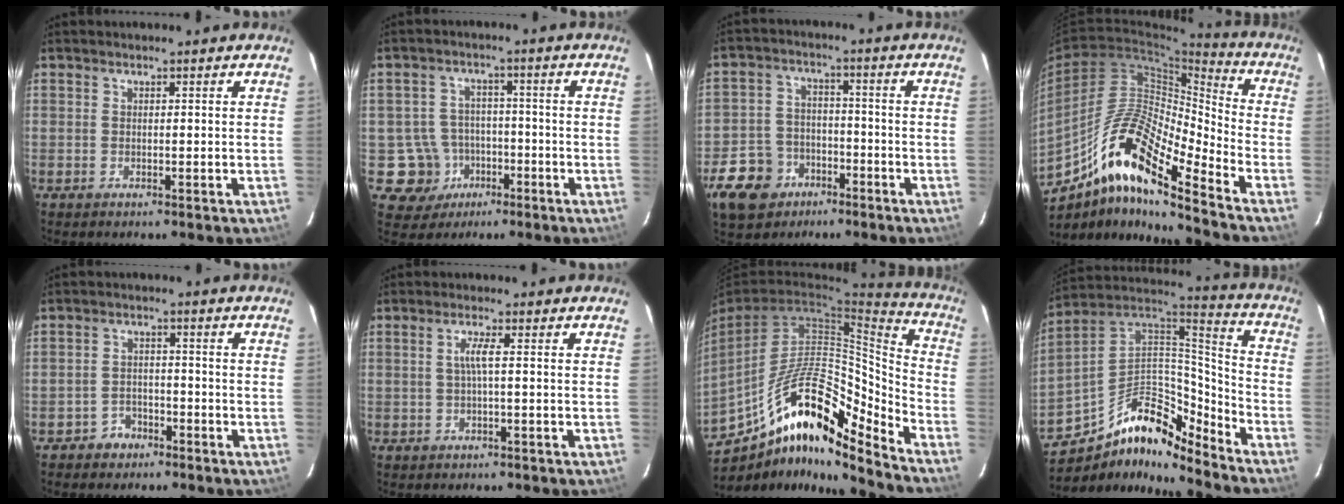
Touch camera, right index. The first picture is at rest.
{"total": 7.7, "force": [-3.2, 7.0, 0.1], "torque": [-0.018, 0.031, -0.040]}
{"total": 11.6, "force": [-6.3, 9.0, 3.6], "torque": [-0.116, 0.019, -0.089]}
{"total": 17.0, "force": [-11.1, 2.8, 12.5], "torque": [-0.218, 0.000, -0.217]}
{"total": 3.8, "force": [-2.8, 2.5, 0.5], "torque": [-0.018, 0.011, -0.044]}
{"total": 2.4, "force": [-0.1, -0.3, 2.3], "torque": [-0.046, 0.002, -0.002]}
{"total": 19.1, "force": [-11.5, 5.4, 14.3], "torque": [-0.256, 0.001, -0.210]}
{"total": 17.1, "force": [-11.5, 7.6, 10.1], "torque": [-0.190, 0.021, -0.204]}